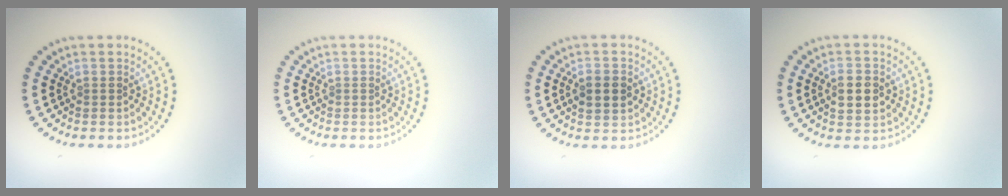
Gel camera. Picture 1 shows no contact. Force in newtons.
{"total": 0.0}
{"total": 2.5, "press": 2.5, "slide": 0.1}
{"total": 2.6, "press": 2.6, "slide": 0.2}